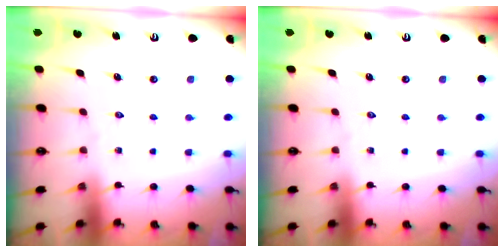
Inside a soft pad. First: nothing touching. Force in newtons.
{"total": 0.0}